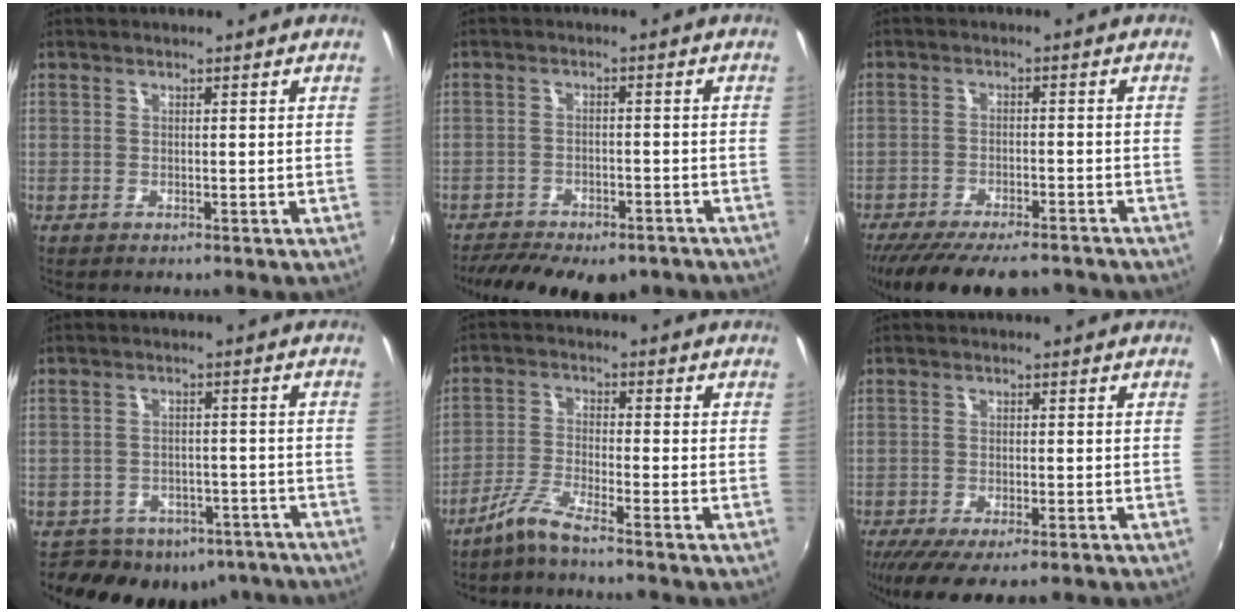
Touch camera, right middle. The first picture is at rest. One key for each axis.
{"total": 15.7, "fx": -12.1, "fy": 6.2, "fz": 7.7, "tx": -0.165, "ty": -0.032, "tz": -0.167}
{"total": 16.6, "fx": -13.8, "fy": 4.5, "fz": 8.0, "tx": -0.163, "ty": -0.040, "tz": -0.205}
{"total": 14.2, "fx": -10.4, "fy": 8.5, "fz": 4.5, "tx": -0.100, "ty": 0.012, "tz": -0.117}
{"total": 4.4, "fx": -3.7, "fy": -0.9, "fz": 2.1, "tx": -0.057, "ty": -0.002, "tz": -0.078}
{"total": 8.4, "fx": -5.5, "fy": 2.3, "fz": 5.8, "tx": -0.131, "ty": -0.044, "tz": -0.091}